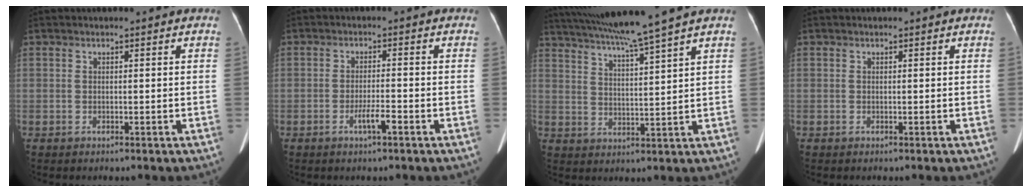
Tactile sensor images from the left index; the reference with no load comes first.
{"total": 2.9, "force": [-1.6, 0.2, 2.4], "torque": [-0.043, -0.001, -0.033]}
{"total": 11.8, "force": [9.9, -2.3, 6.0], "torque": [-0.105, 0.000, 0.161]}
{"total": 0.0}